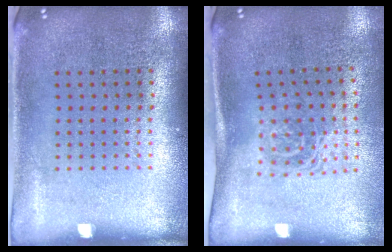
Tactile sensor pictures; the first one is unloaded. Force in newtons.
{"total": 1.7, "press": 1.1, "slide": 1.3}